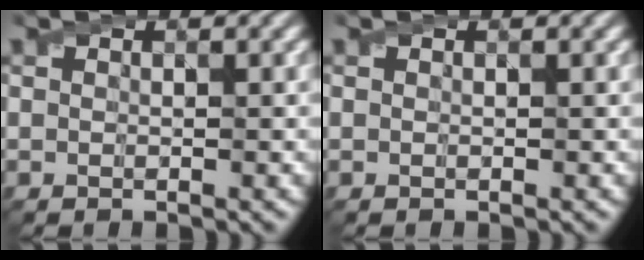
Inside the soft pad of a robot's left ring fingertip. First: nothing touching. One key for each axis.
{"total": 0.0}